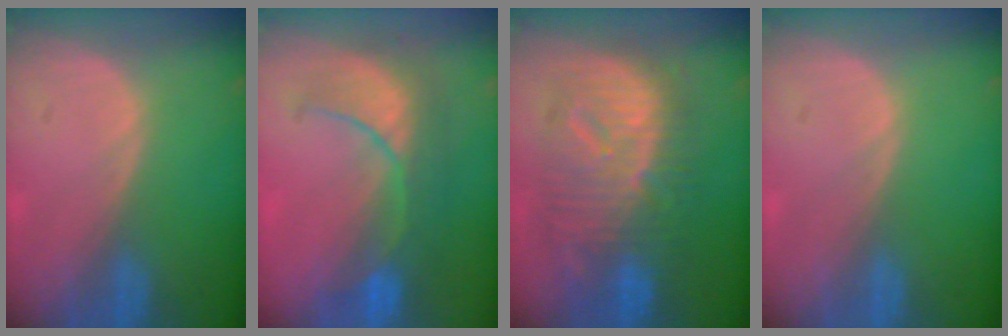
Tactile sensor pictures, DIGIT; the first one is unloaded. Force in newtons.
{"total": 8.3, "press": 8.3, "slide": 0.9}
{"total": 12.6, "press": 12.5, "slide": 1.2}
{"total": 0.0}